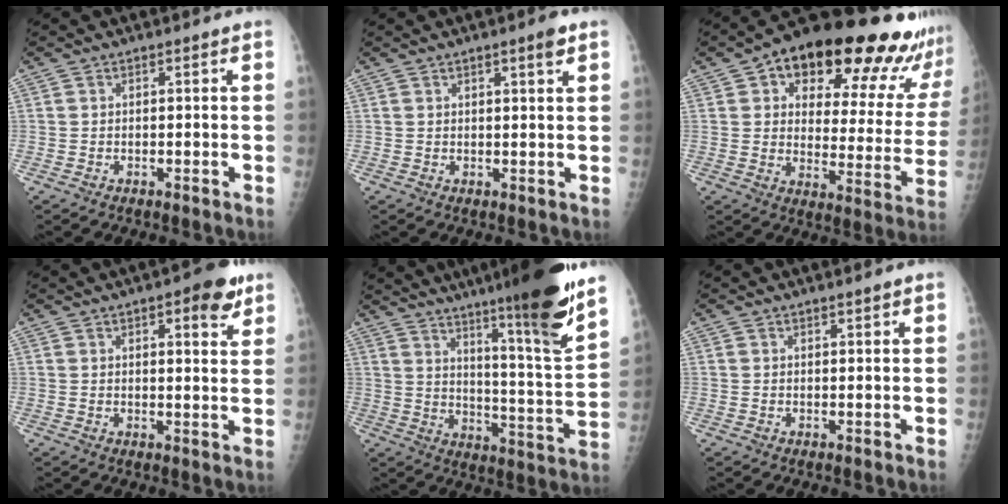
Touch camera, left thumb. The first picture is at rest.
{"total": 2.7, "force": [1.6, 0.3, 2.2], "torque": [-0.031, -0.008, 0.022]}
{"total": 27.2, "force": [17.5, 10.1, 18.2], "torque": [-0.213, -0.044, 0.234]}
{"total": 7.4, "force": [4.1, 2.4, 5.8], "torque": [-0.059, -0.016, 0.047]}
{"total": 22.4, "force": [15.9, 0.8, 15.7], "torque": [-0.215, -0.088, 0.240]}
{"total": 1.0, "force": [0.8, 0.1, 0.6], "torque": [-0.006, -0.005, 0.014]}